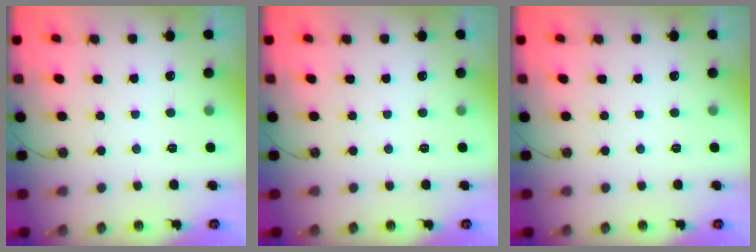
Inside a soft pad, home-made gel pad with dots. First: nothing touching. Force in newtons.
{"total": 0.0}
{"total": 0.0}